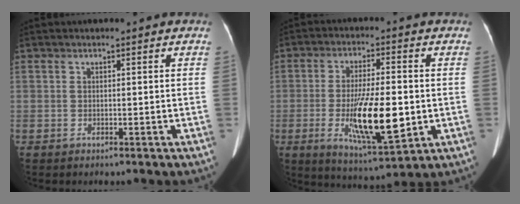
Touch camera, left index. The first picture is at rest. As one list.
[{"total": 12.8, "force": [-2.5, 2.7, 12.3], "torque": [-0.221, -0.023, -0.034]}]